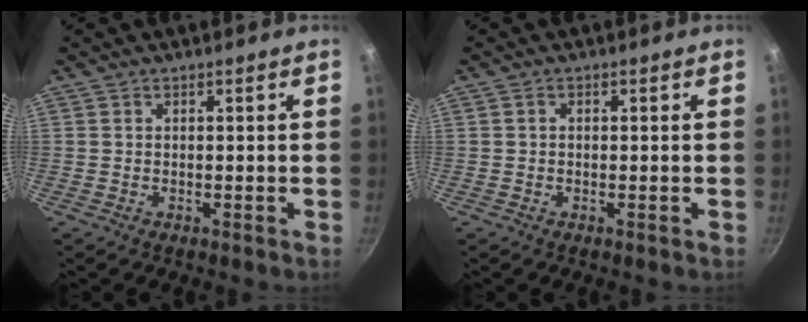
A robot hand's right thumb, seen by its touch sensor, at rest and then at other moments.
{"total": 0.7, "force": [0.0, 0.5, 0.4], "torque": [-0.008, 0.006, 0.001]}